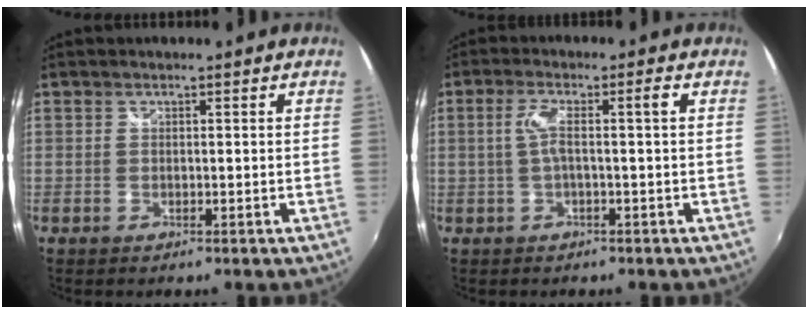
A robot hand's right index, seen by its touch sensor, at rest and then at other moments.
{"total": 3.9, "force": [-0.6, -0.5, 3.8], "torque": [-0.077, 0.003, -0.005]}